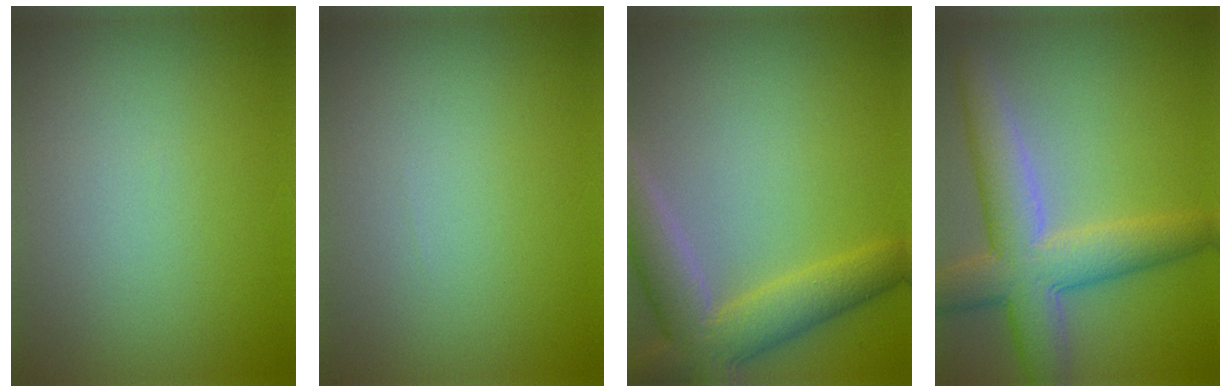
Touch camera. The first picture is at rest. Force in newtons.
{"total": 0.0}
{"total": 6.6, "press": 6.5, "slide": 0.5}
{"total": 7.2, "press": 7.2, "slide": 0.3}